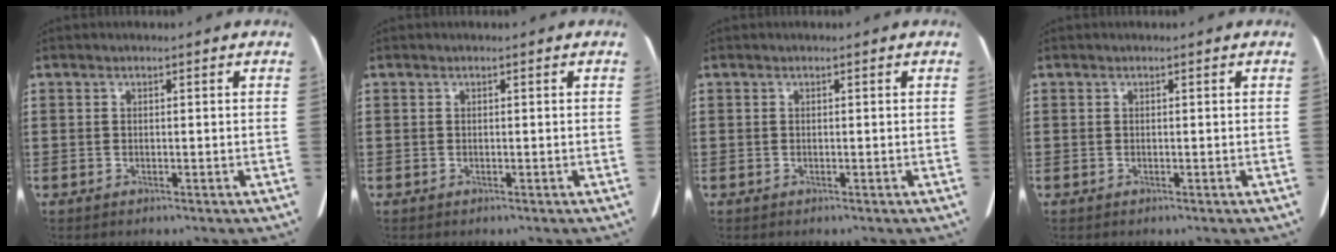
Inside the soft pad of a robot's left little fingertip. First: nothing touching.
{"total": 0.0}
{"total": 0.0}
{"total": 0.0}